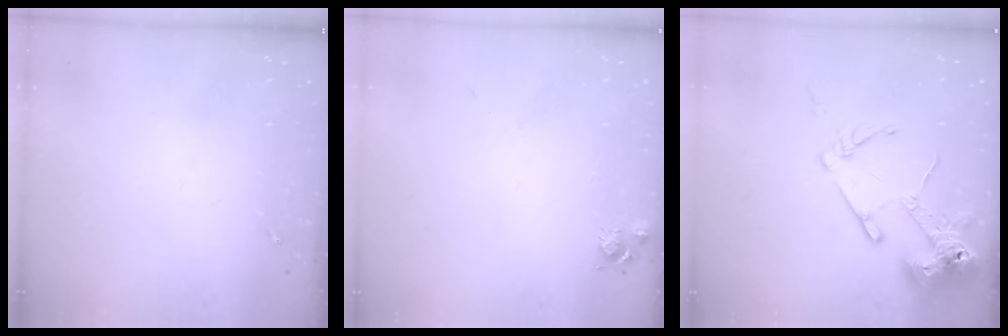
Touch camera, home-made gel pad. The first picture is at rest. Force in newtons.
{"total": 6.5, "press": 6.5, "slide": 0.8}
{"total": 14.1, "press": 13.9, "slide": 2.0}